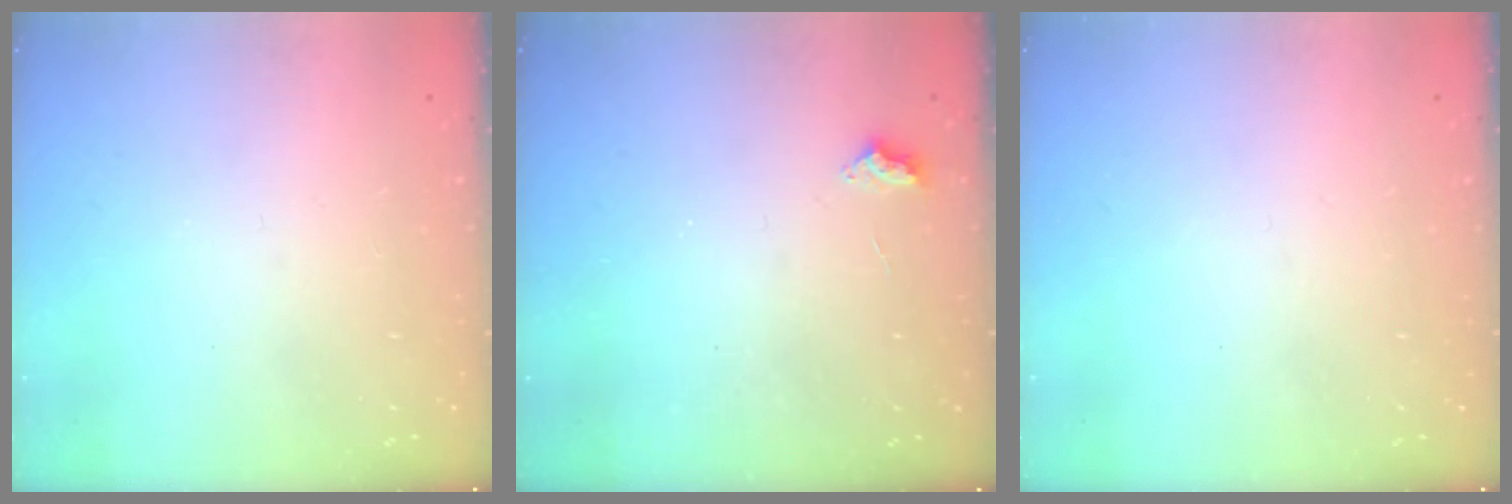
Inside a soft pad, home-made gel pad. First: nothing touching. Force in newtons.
{"total": 2.4, "press": 2.4, "slide": 0.4}
{"total": 0.0}